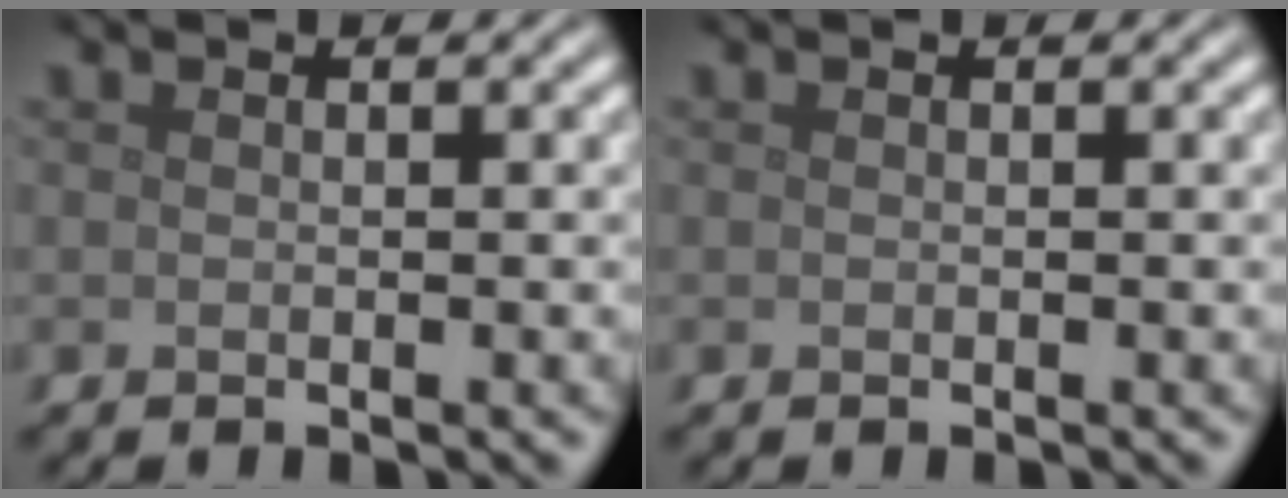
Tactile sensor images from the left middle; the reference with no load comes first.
{"total": 0.0}